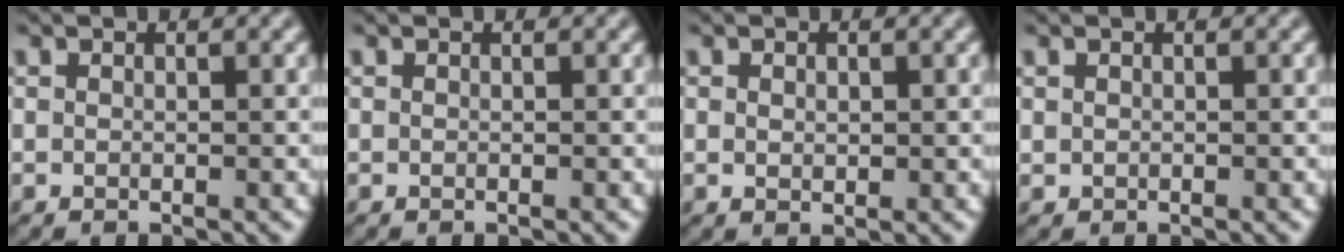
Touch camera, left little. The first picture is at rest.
{"total": 0.0}
{"total": 1.0, "force": [0.1, 0.6, 0.7], "torque": [-0.016, -0.002, 0.004]}
{"total": 0.0}